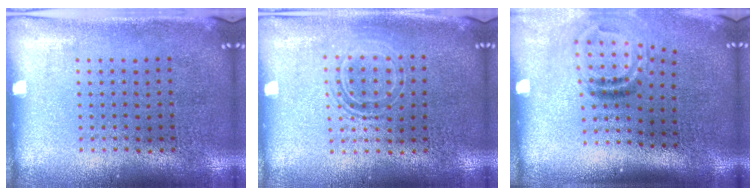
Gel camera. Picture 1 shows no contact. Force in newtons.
{"total": 1.5, "press": 1.2, "slide": 0.9}
{"total": 2.0, "press": 1.1, "slide": 1.6}